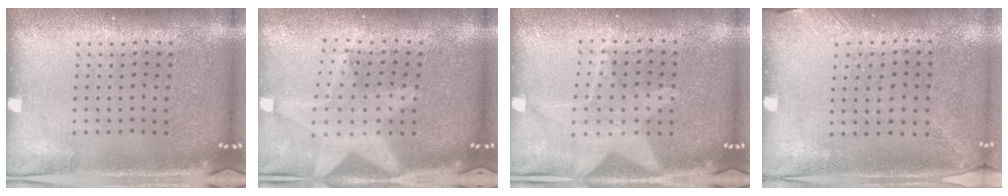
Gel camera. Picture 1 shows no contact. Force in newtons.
{"total": 2.1, "press": 1.7, "slide": 1.2}
{"total": 1.3, "press": 1.3, "slide": 0.2}
{"total": 1.3, "press": 1.0, "slide": 0.9}